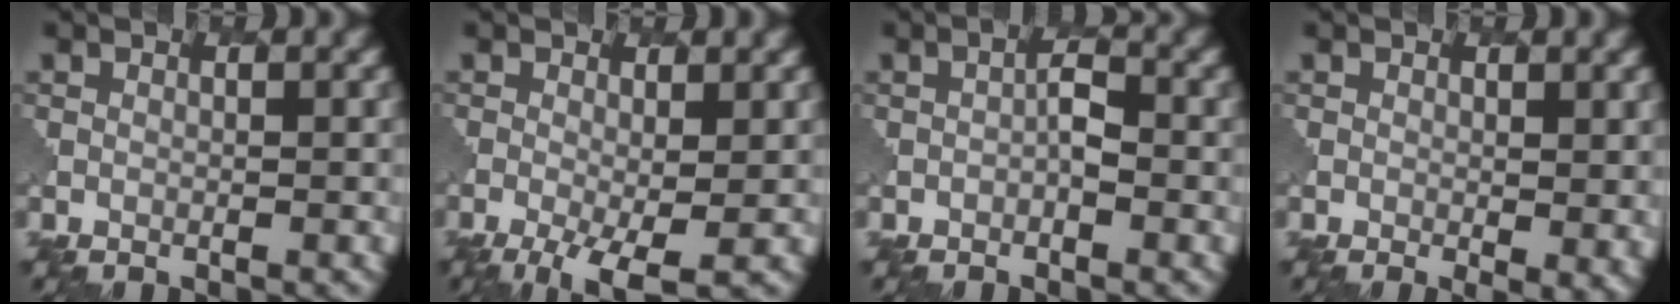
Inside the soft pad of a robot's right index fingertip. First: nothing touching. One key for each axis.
{"total": 4.3, "fx": -1.5, "fy": 1.3, "fz": 3.8, "tx": -0.073, "ty": -0.009, "tz": -0.024}
{"total": 1.1, "fx": -0.4, "fy": 0.4, "fz": 1.0, "tx": -0.017, "ty": 0.002, "tz": -0.007}
{"total": 3.1, "fx": 0.0, "fy": 1.2, "fz": 2.9, "tx": -0.038, "ty": -0.012, "tz": 0.003}